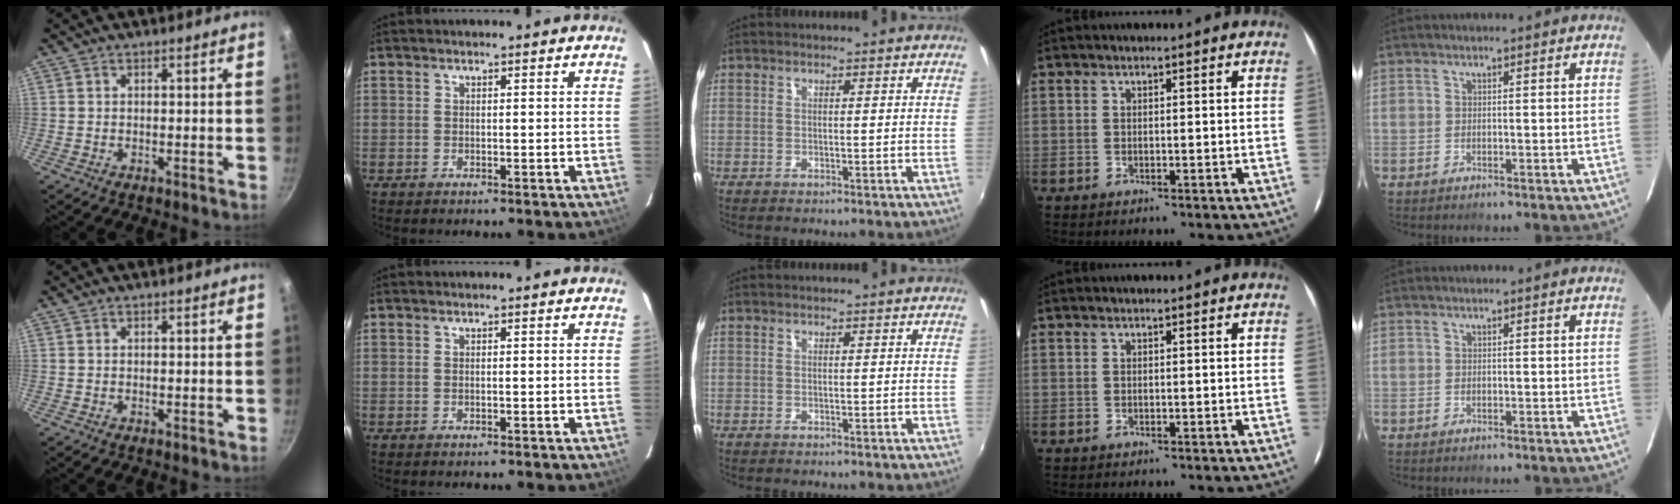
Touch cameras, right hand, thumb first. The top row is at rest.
{}